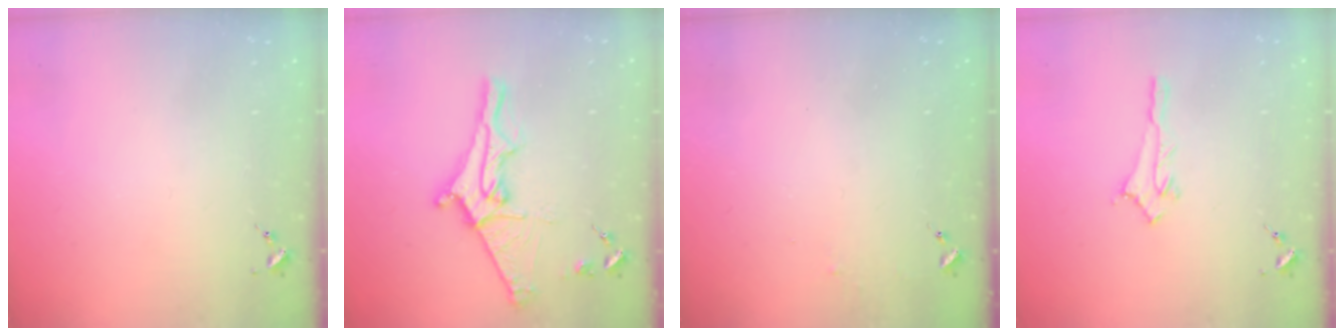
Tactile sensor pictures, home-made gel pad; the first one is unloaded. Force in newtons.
{"total": 14.1, "press": 14.1, "slide": 1.1}
{"total": 3.2, "press": 3.2, "slide": 0.3}
{"total": 2.8, "press": 2.8, "slide": 0.3}